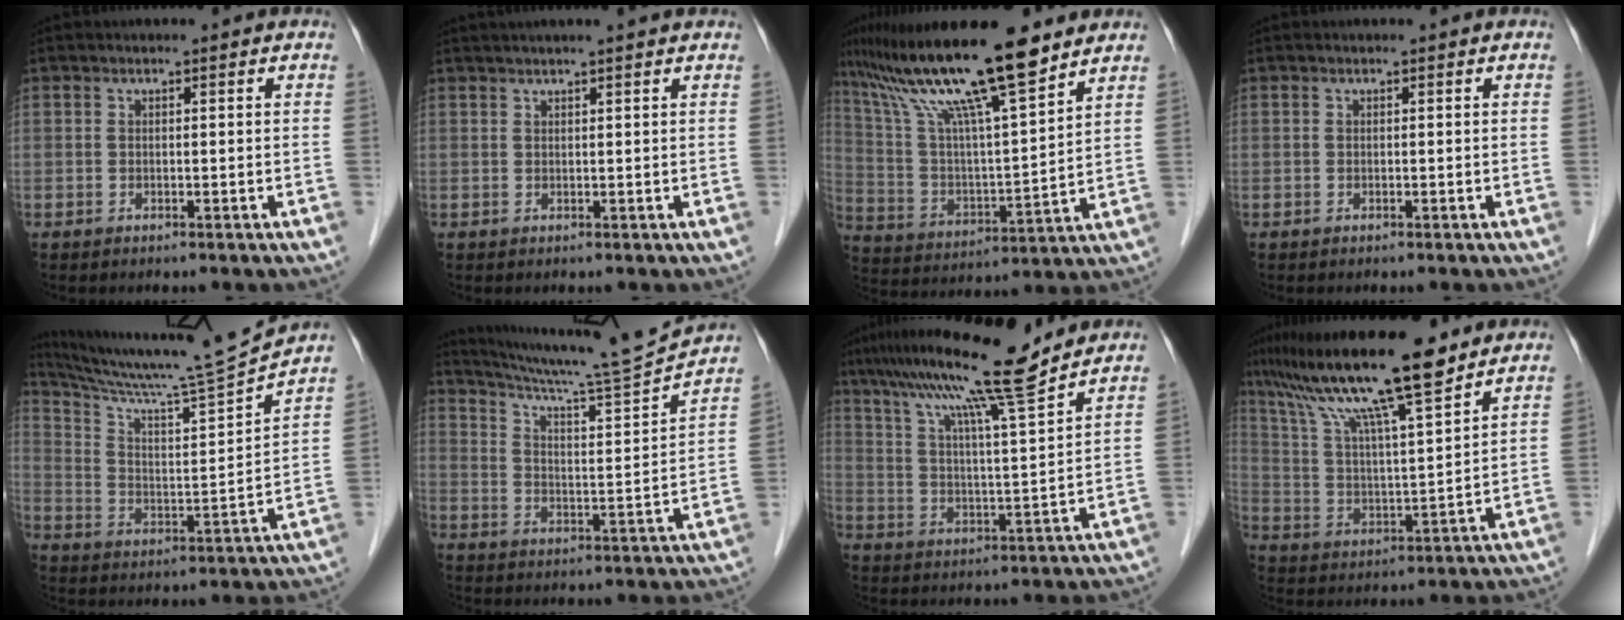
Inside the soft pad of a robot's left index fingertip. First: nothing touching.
{"total": 6.7, "force": [5.8, -0.2, 3.3], "torque": [-0.047, 0.035, 0.076]}
{"total": 20.3, "force": [15.3, 1.3, 13.3], "torque": [-0.246, 0.019, 0.278]}
{"total": 0.0}
{"total": 17.6, "force": [16.3, -3.1, 6.0], "torque": [-0.112, -0.044, 0.257]}
{"total": 16.3, "force": [15.3, -2.3, 5.0], "torque": [-0.093, -0.038, 0.233]}
{"total": 15.3, "force": [12.3, -0.8, 8.9], "torque": [-0.156, 0.011, 0.199]}
{"total": 18.1, "force": [13.9, 1.2, 11.6], "torque": [-0.206, 0.021, 0.247]}